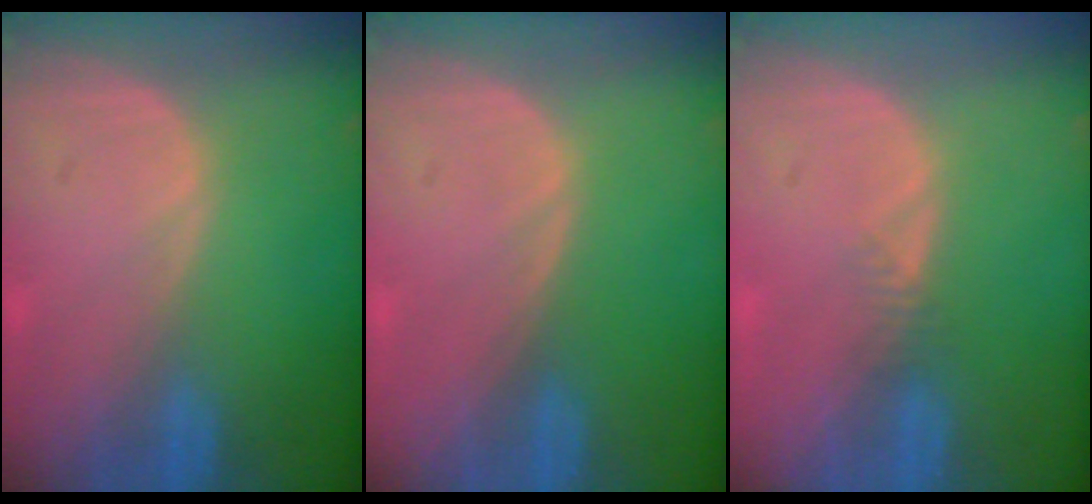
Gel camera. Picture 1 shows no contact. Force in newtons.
{"total": 0.0}
{"total": 1.2, "press": 1.0, "slide": 0.6}